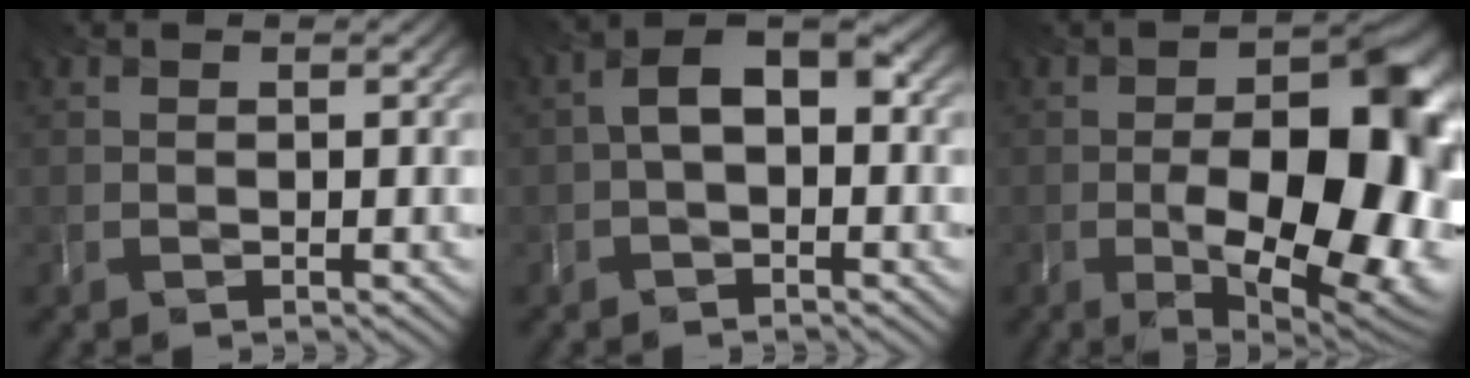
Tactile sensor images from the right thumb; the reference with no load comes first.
{"total": 4.4, "force": [-0.1, 2.7, 3.5], "torque": [-0.066, 0.003, -0.002]}
{"total": 16.5, "force": [-2.9, 7.7, 14.3], "torque": [-0.180, -0.023, -0.036]}